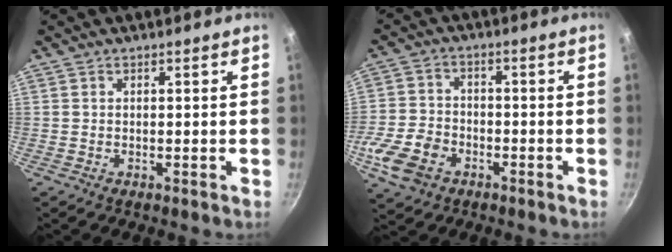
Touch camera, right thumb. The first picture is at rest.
{"total": 9.4, "force": [-4.3, 6.6, 5.1], "torque": [-0.100, 0.016, -0.079]}